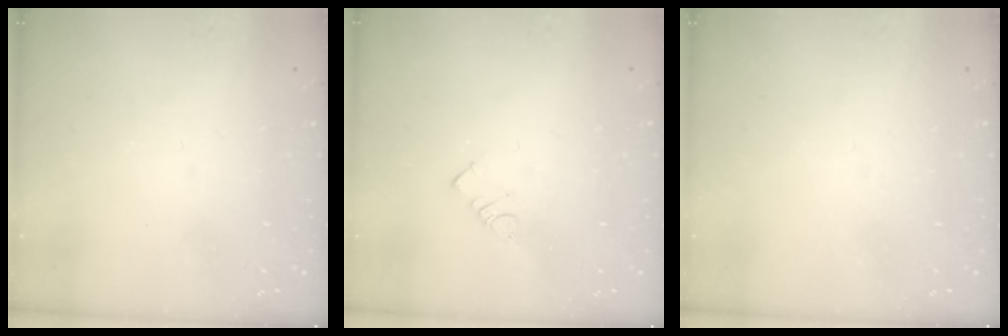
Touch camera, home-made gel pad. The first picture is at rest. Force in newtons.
{"total": 2.7, "press": 2.7, "slide": 0.4}
{"total": 0.0}